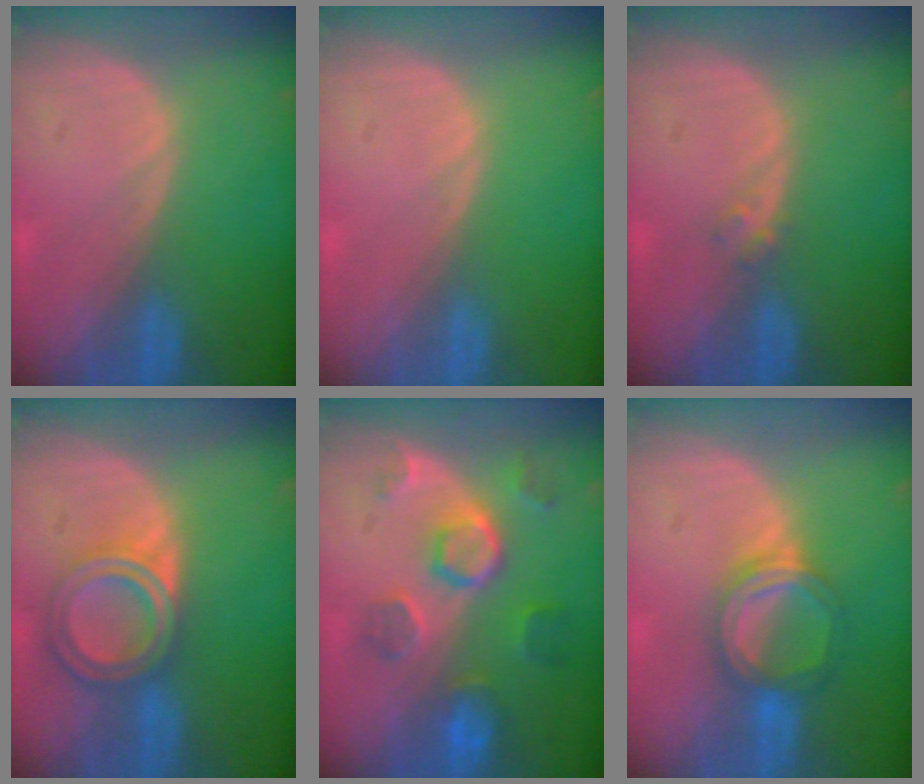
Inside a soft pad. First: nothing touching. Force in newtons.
{"total": 0.0}
{"total": 1.4, "press": 1.2, "slide": 0.7}
{"total": 6.9, "press": 6.1, "slide": 3.1}
{"total": 8.6, "press": 7.7, "slide": 4.0}
{"total": 5.7, "press": 5.4, "slide": 1.5}